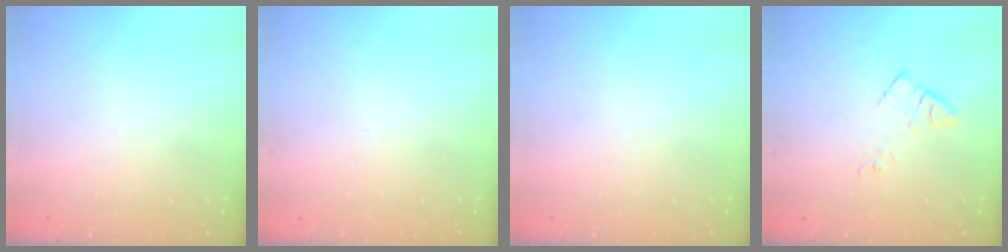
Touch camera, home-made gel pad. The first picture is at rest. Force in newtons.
{"total": 1.8, "press": 1.8, "slide": 0.4}
{"total": 0.0}
{"total": 5.2, "press": 5.2, "slide": 0.7}